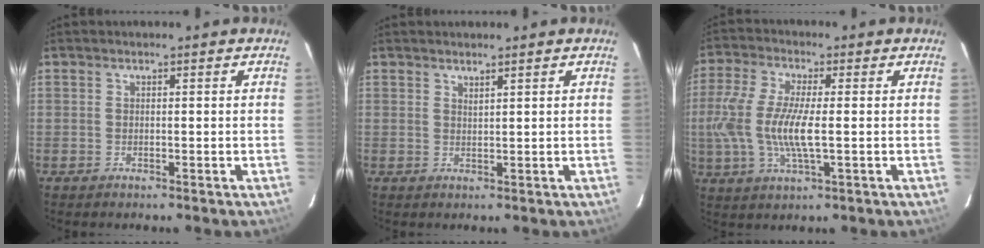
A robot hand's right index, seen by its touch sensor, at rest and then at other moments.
{"total": 1.2, "force": [1.1, -0.1, 0.6], "torque": [-0.010, -0.002, 0.017]}
{"total": 11.2, "force": [-1.0, 2.9, 10.8], "torque": [-0.230, -0.004, -0.020]}